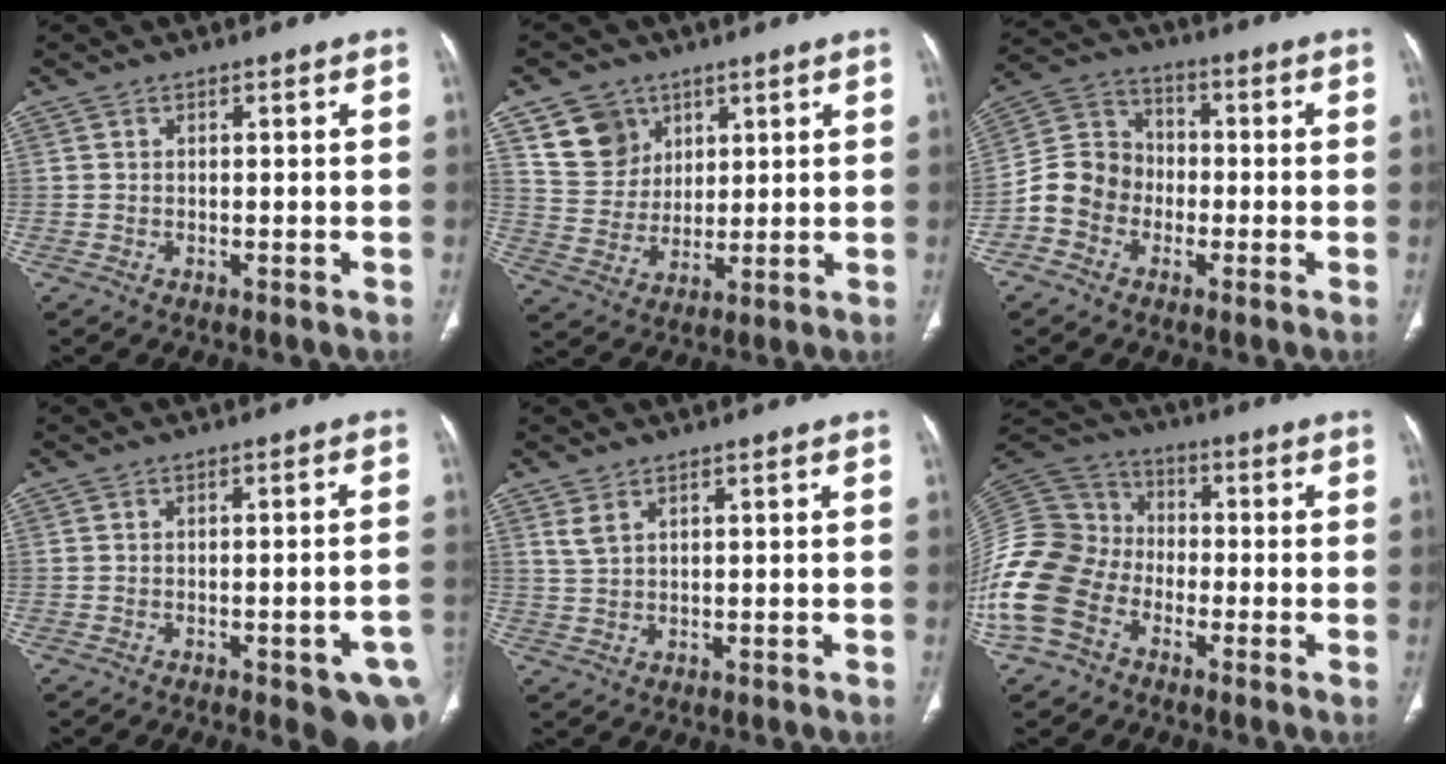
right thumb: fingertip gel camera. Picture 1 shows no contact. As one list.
[{"total": 9.7, "force": [5.1, 7.8, 2.6], "torque": [-0.015, -0.021, 0.108]}, {"total": 9.5, "force": [-3.0, 8.3, 3.7], "torque": [-0.051, 0.037, -0.066]}, {"total": 10.5, "force": [-4.5, 2.9, 9.0], "torque": [-0.101, 0.018, -0.049]}, {"total": 2.2, "force": [1.5, 0.9, 1.3], "torque": [-0.028, 0.004, 0.043]}, {"total": 19.4, "force": [-7.5, 14.9, 9.8], "torque": [-0.236, 0.058, -0.147]}]